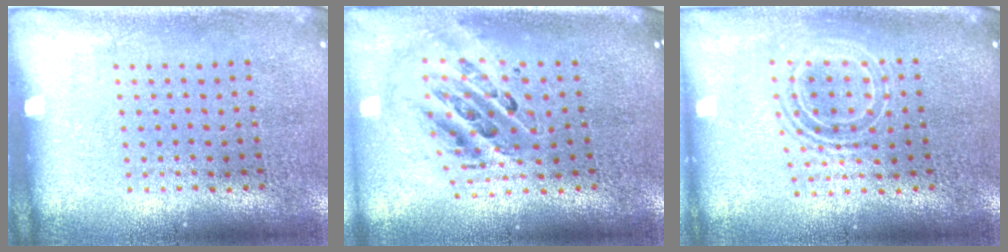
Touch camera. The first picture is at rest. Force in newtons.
{"total": 1.4, "press": 1.3, "slide": 0.7}
{"total": 1.7, "press": 1.3, "slide": 1.0}